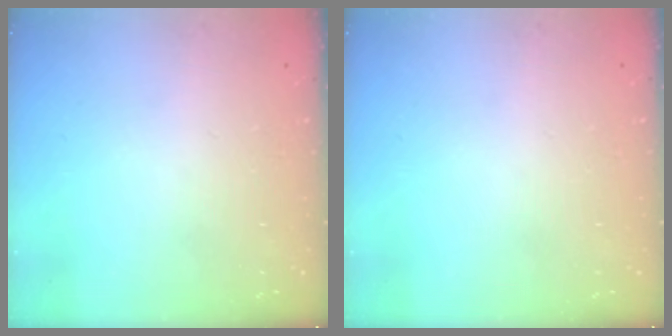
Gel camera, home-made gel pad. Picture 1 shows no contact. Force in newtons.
{"total": 0.0}